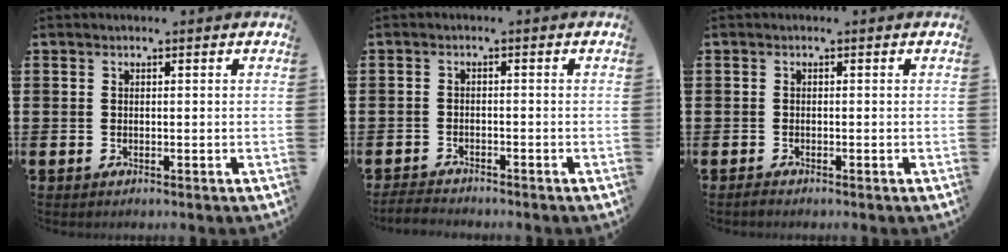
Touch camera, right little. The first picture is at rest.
{"total": 1.8, "force": [-1.8, 0.1, 0.1], "torque": [-0.005, 0.003, -0.038]}
{"total": 0.5, "force": [-0.5, 0.1, 0.2], "torque": [-0.005, -0.001, -0.010]}